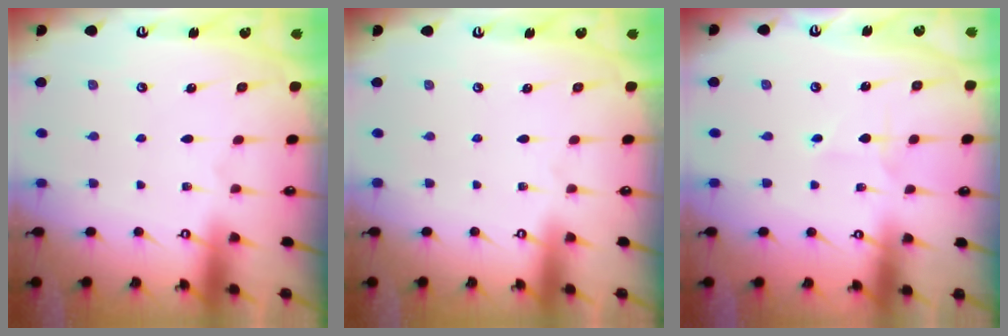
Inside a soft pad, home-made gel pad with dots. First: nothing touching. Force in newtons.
{"total": 0.0}
{"total": 1.4, "press": 1.4, "slide": 0.1}